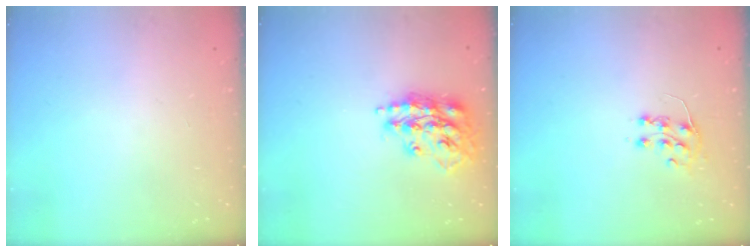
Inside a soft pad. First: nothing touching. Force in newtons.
{"total": 16.1, "press": 16.0, "slide": 1.6}
{"total": 7.3, "press": 7.3, "slide": 0.5}